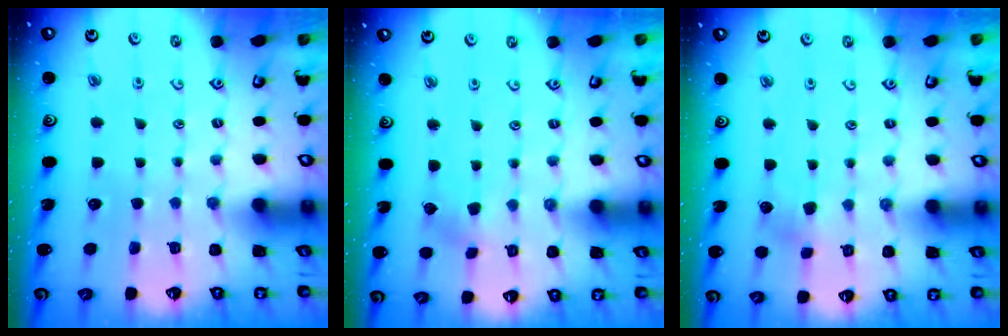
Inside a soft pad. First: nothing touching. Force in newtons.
{"total": 2.2, "press": 2.2, "slide": 0.3}
{"total": 4.8, "press": 4.8, "slide": 0.4}